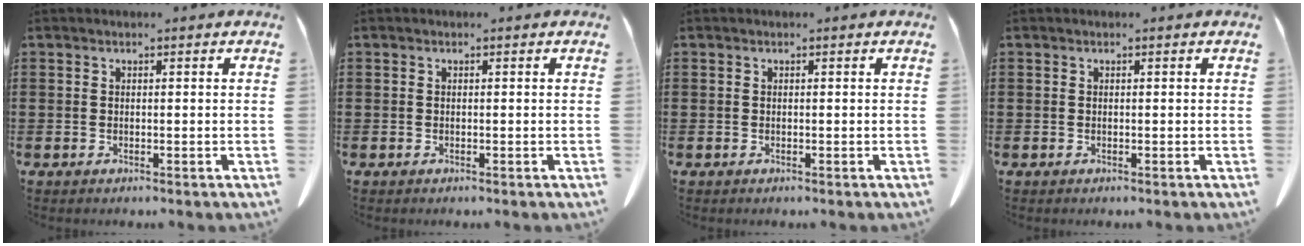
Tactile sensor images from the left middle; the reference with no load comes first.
{"total": 0.0}
{"total": 0.0}
{"total": 0.0}